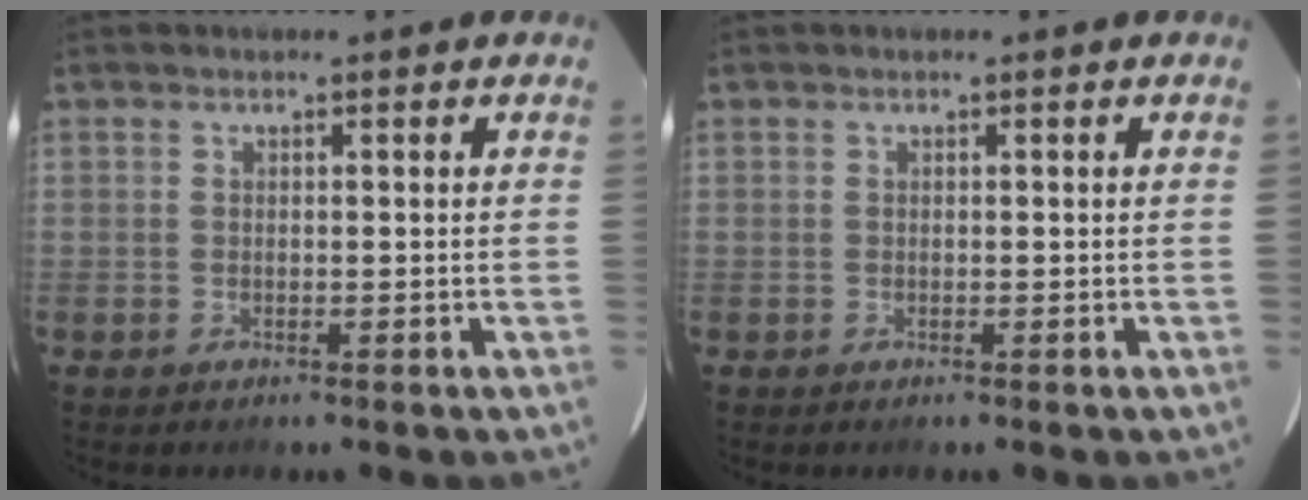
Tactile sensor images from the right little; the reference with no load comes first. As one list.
[{"total": 0.0}]